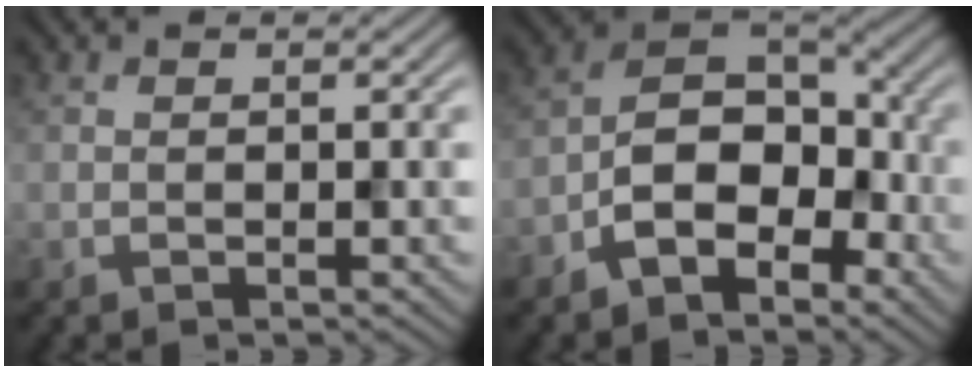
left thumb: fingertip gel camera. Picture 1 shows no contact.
{"total": 8.3, "force": [-3.7, 5.1, 5.4], "torque": [-0.086, 0.006, -0.081]}